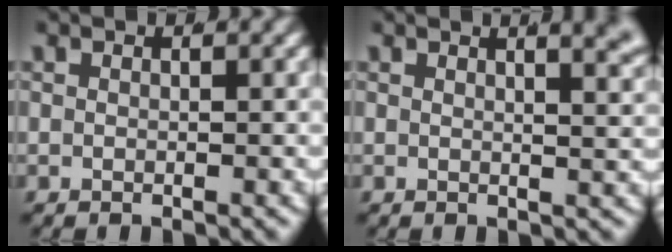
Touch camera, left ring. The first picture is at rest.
{"total": 5.3, "force": [3.2, 1.8, 3.9], "torque": [-0.030, 0.015, 0.040]}